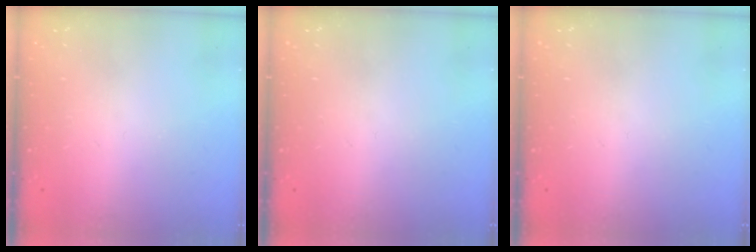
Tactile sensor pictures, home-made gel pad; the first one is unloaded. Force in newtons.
{"total": 0.0}
{"total": 0.0}